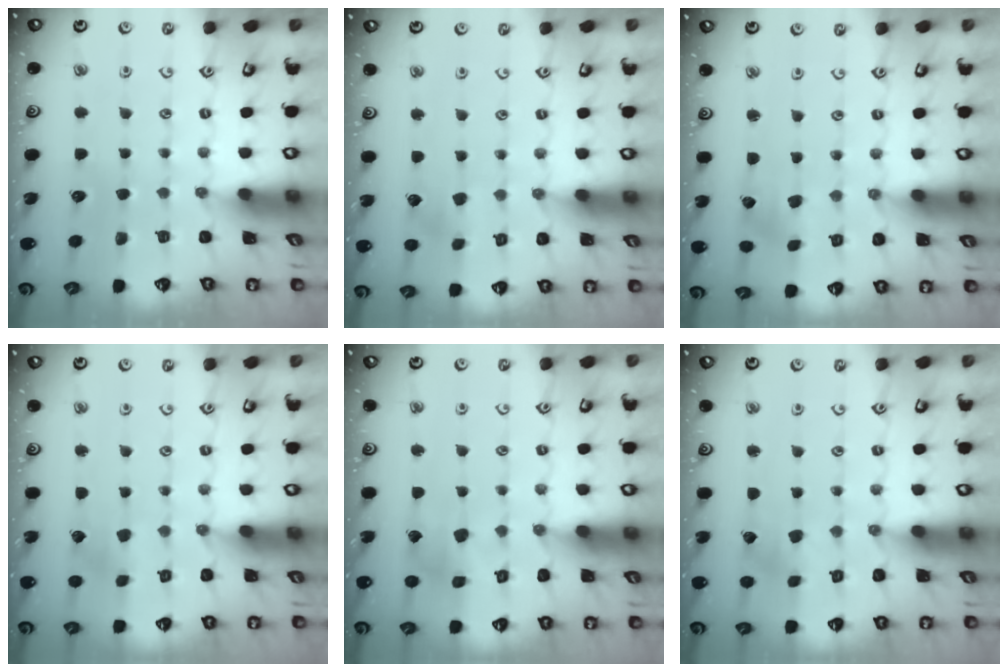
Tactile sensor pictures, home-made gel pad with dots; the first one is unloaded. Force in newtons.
{"total": 2.3, "press": 2.3, "slide": 0.1}
{"total": 2.4, "press": 2.3, "slide": 0.4}
{"total": 2.8, "press": 2.8, "slide": 0.1}
{"total": 7.6, "press": 7.6, "slide": 0.8}
{"total": 2.1, "press": 2.1, "slide": 0.3}